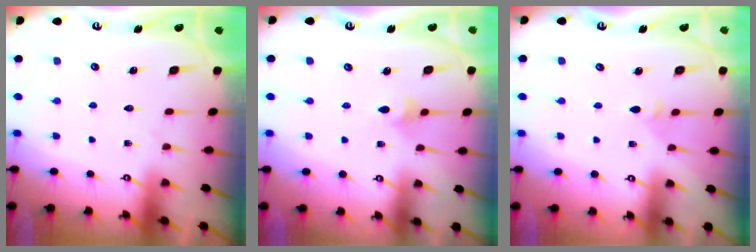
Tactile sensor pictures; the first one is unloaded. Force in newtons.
{"total": 3.5, "press": 3.4, "slide": 0.8}
{"total": 2.6, "press": 2.5, "slide": 0.7}